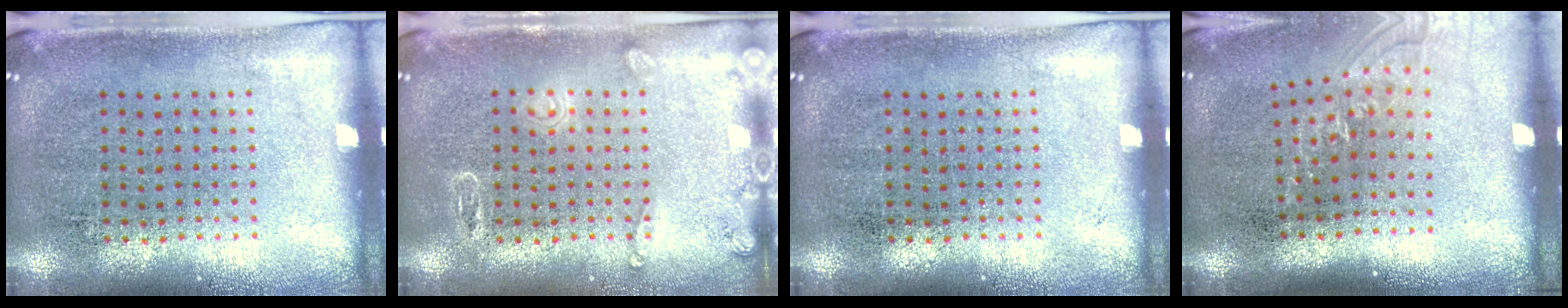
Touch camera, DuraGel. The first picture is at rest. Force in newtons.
{"total": 1.8, "press": 1.8, "slide": 0.2}
{"total": 0.0}
{"total": 1.1, "press": 0.9, "slide": 0.5}